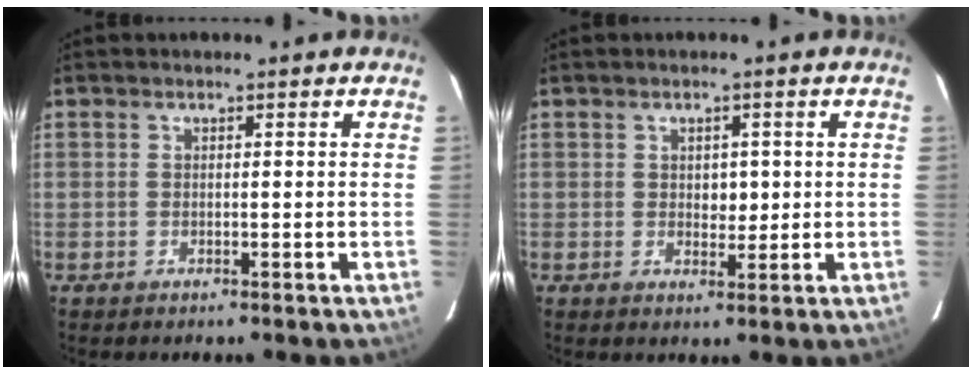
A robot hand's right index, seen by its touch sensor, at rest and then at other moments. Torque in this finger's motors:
{"motor_torque": [0.46, 0.22, 0.23, 0.05]}